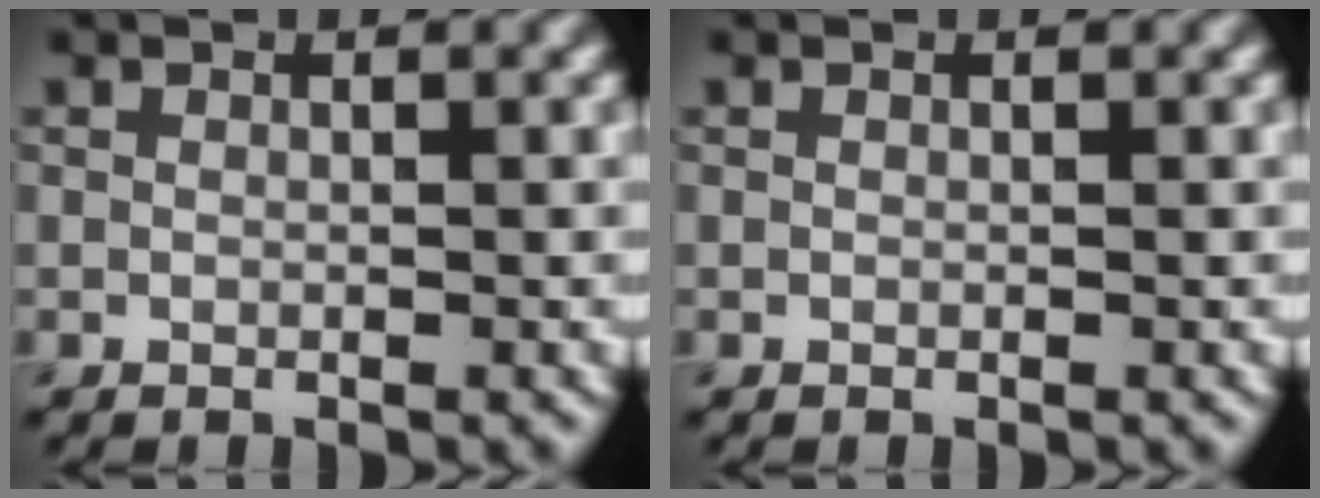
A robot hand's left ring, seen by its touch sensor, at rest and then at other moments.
{"total": 0.0}